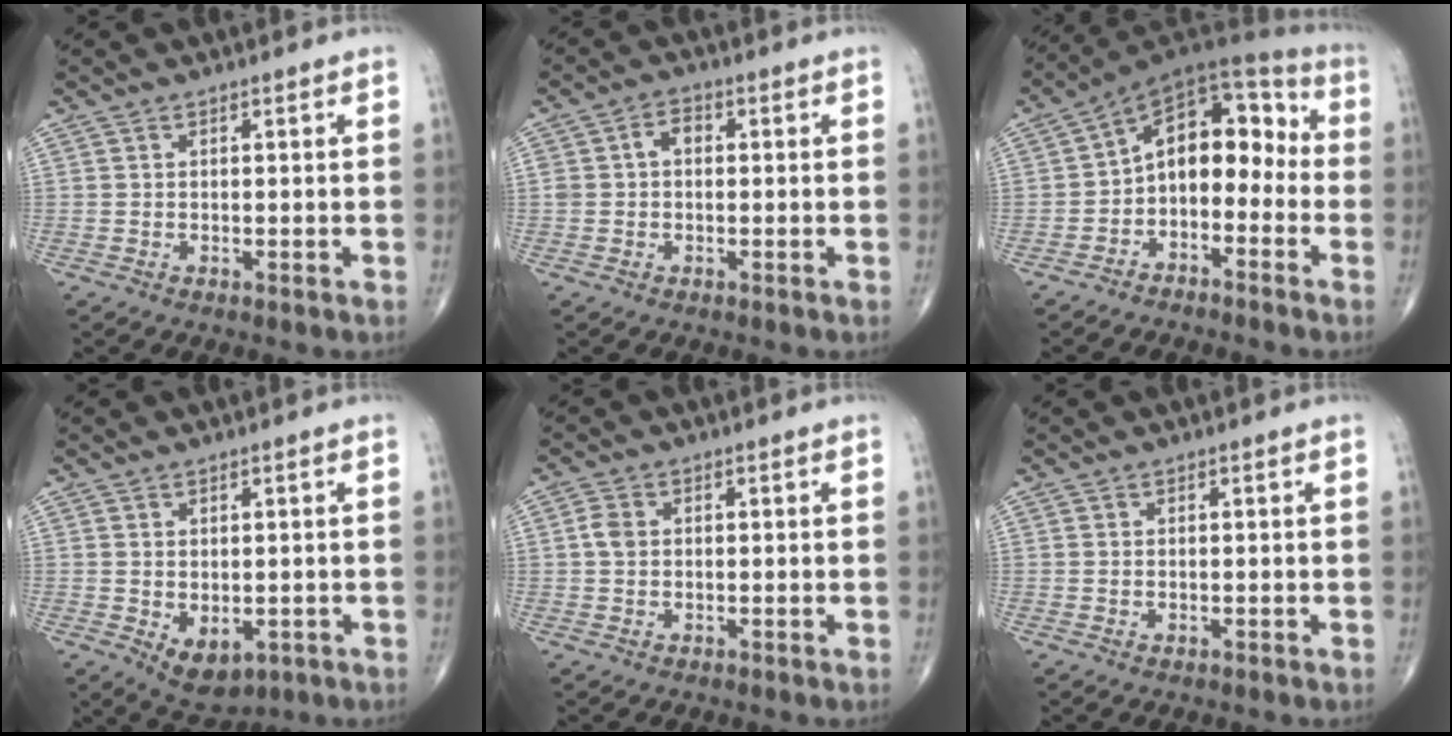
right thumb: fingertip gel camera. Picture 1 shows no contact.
{"total": 3.5, "force": [0.2, 2.7, 2.3], "torque": [-0.032, 0.018, 0.001]}
{"total": 12.9, "force": [-2.4, 8.3, 9.7], "torque": [-0.106, 0.066, -0.052]}
{"total": 6.0, "force": [-1.4, 3.7, 4.5], "torque": [-0.054, -0.005, -0.002]}
{"total": 2.6, "force": [0.3, 2.0, 1.6], "torque": [-0.031, 0.004, 0.002]}
{"total": 0.0}